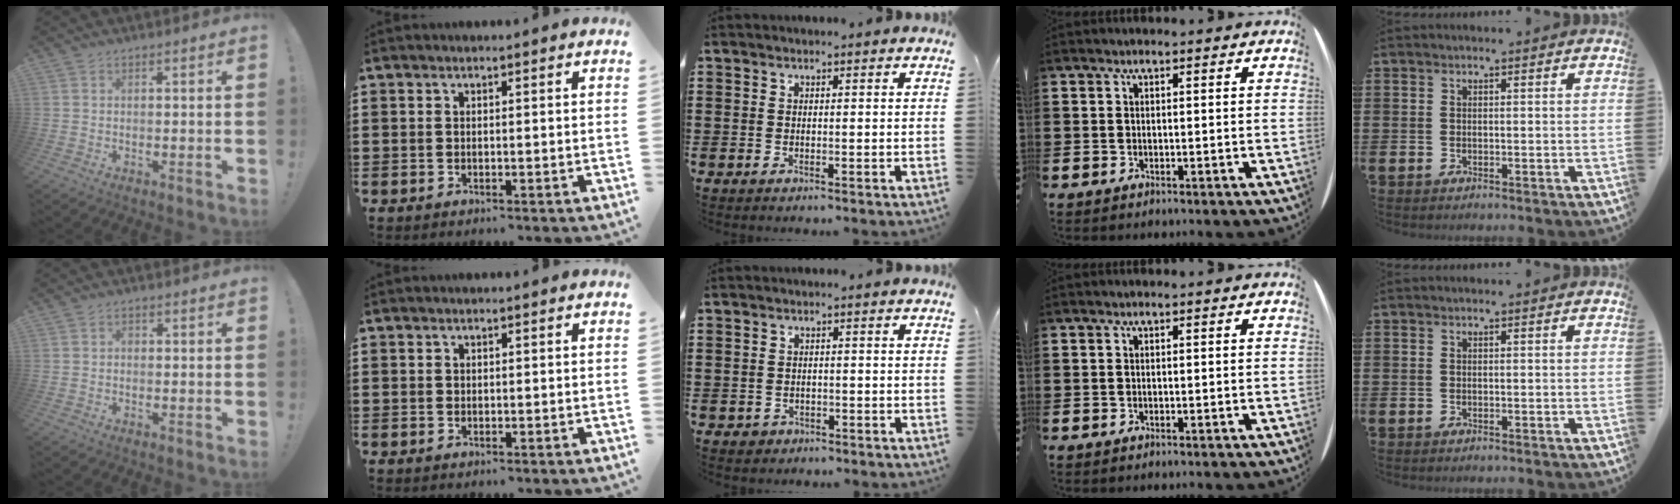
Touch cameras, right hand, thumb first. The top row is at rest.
{"thumb": {"total": 1.1, "force": [-0.5, 0.7, 0.6], "torque": [-0.017, 0.007, -0.009]}}